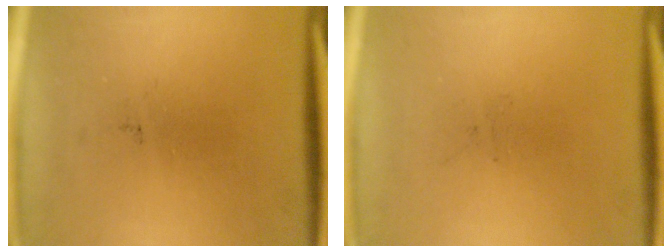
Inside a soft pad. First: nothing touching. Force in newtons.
{"total": 0.0}